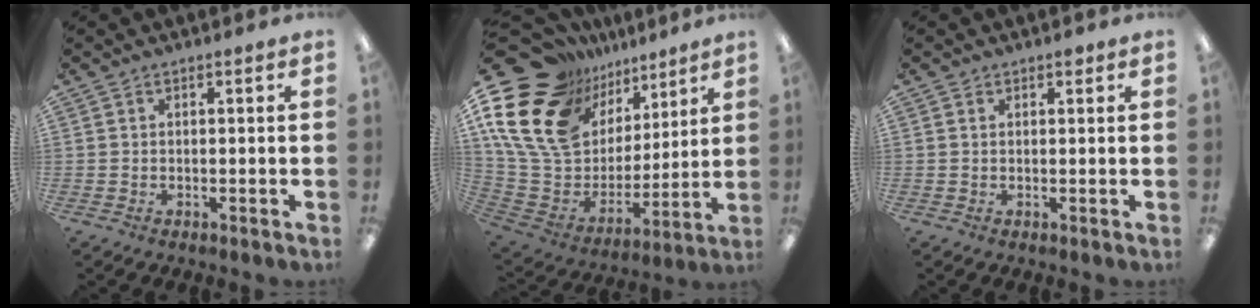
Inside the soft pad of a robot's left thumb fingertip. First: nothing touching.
{"total": 23.2, "force": [11.6, 16.0, 12.1], "torque": [-0.260, -0.077, 0.227]}
{"total": 1.1, "force": [0.8, 0.7, 0.4], "torque": [-0.002, -0.002, 0.012]}